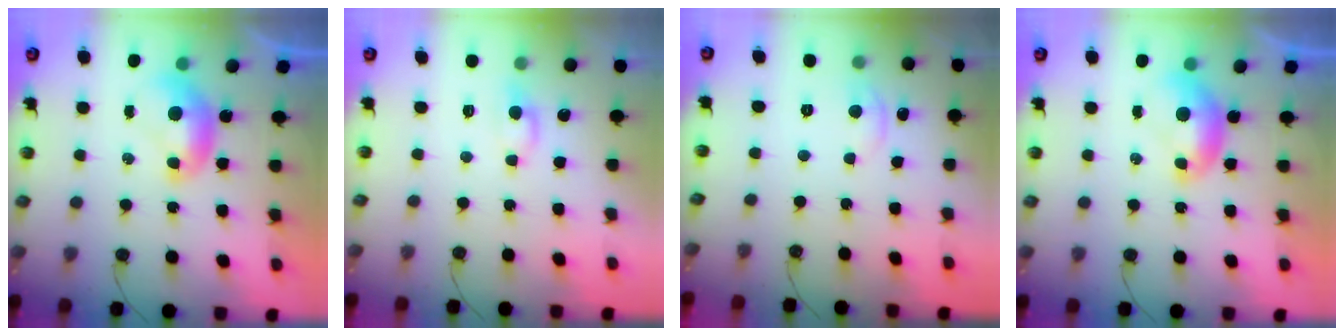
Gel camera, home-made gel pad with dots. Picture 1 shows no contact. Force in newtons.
{"total": 0.6, "press": 0.4, "slide": 0.4}
{"total": 1.3, "press": 1.2, "slide": 0.4}
{"total": 0.0}